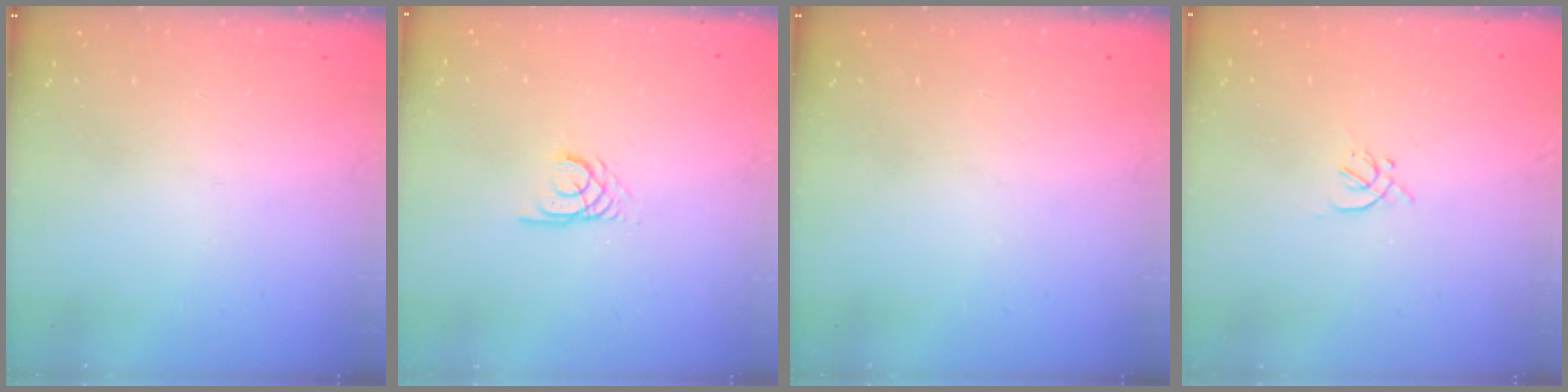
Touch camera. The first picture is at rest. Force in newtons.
{"total": 2.2, "press": 2.2, "slide": 0.3}
{"total": 0.0}
{"total": 1.7, "press": 1.7, "slide": 0.5}